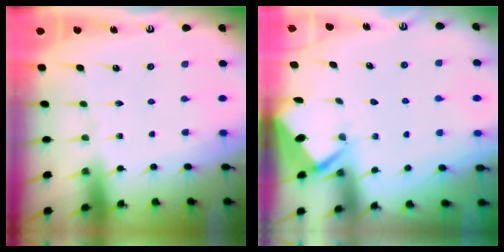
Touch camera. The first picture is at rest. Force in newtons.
{"total": 2.6, "press": 2.6, "slide": 0.3}